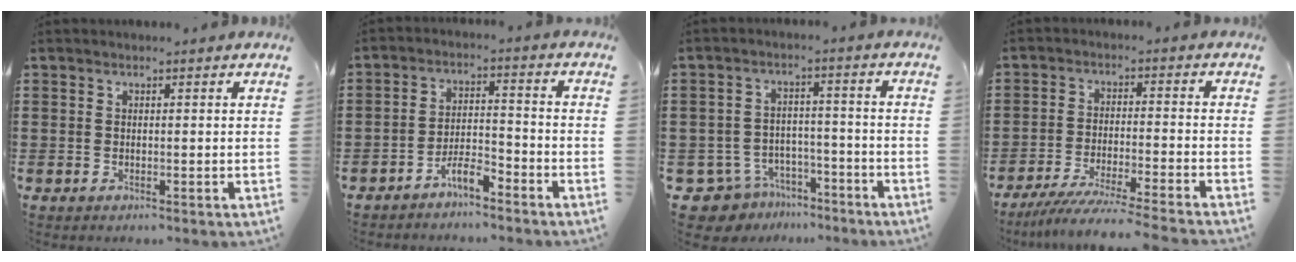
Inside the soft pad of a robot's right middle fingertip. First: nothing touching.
{"total": 4.6, "force": [-4.2, 0.8, 1.7], "torque": [-0.045, 0.004, -0.089]}
{"total": 6.7, "force": [-6.1, 2.7, 0.8], "torque": [-0.043, 0.014, -0.126]}
{"total": 6.3, "force": [-5.8, -0.4, 2.4], "torque": [-0.048, -0.018, -0.112]}